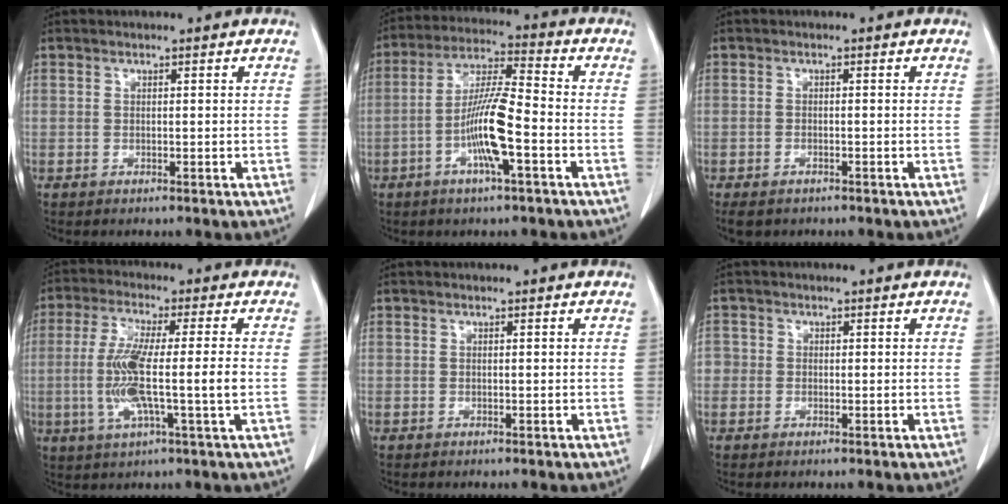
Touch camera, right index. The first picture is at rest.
{"total": 10.3, "force": [-3.3, 0.9, 9.7], "torque": [-0.189, 0.004, -0.066]}
{"total": 3.3, "force": [-2.5, 1.5, 1.4], "torque": [-0.026, -0.007, -0.033]}
{"total": 10.3, "force": [-1.3, 0.2, 10.2], "torque": [-0.208, -0.006, -0.028]}
{"total": 0.0}
{"total": 2.1, "force": [-0.3, 2.0, 0.4], "torque": [0.004, 0.006, -0.010]}